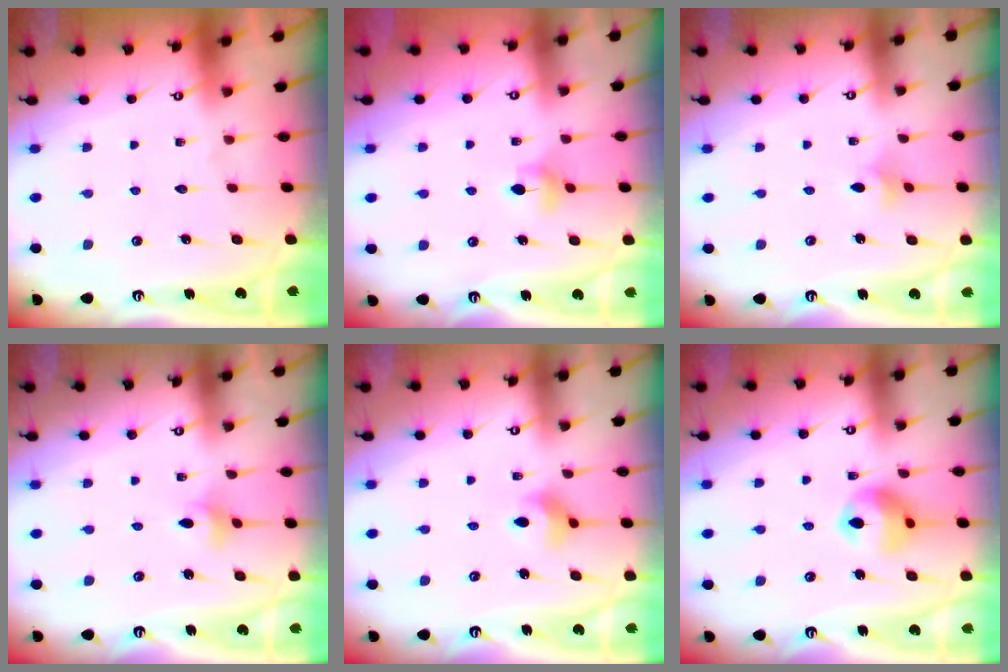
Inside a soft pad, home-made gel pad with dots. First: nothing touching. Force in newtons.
{"total": 5.0, "press": 4.9, "slide": 0.9}
{"total": 2.9, "press": 2.8, "slide": 0.6}
{"total": 2.8, "press": 2.8, "slide": 0.4}
{"total": 6.1, "press": 5.9, "slide": 1.8}
{"total": 11.9, "press": 11.8, "slide": 1.6}